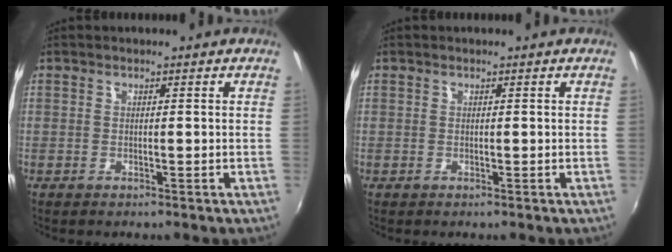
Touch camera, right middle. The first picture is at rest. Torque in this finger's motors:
{"motor_torque": [0.17, -0.16, 0.03, 0.00]}